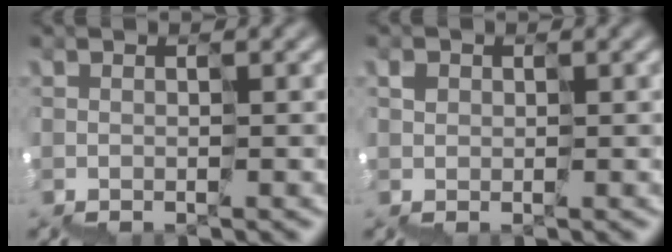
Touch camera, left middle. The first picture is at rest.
{"total": 1.1, "force": [0.4, 1.0, -0.3], "torque": [-0.011, 0.009, 0.003]}